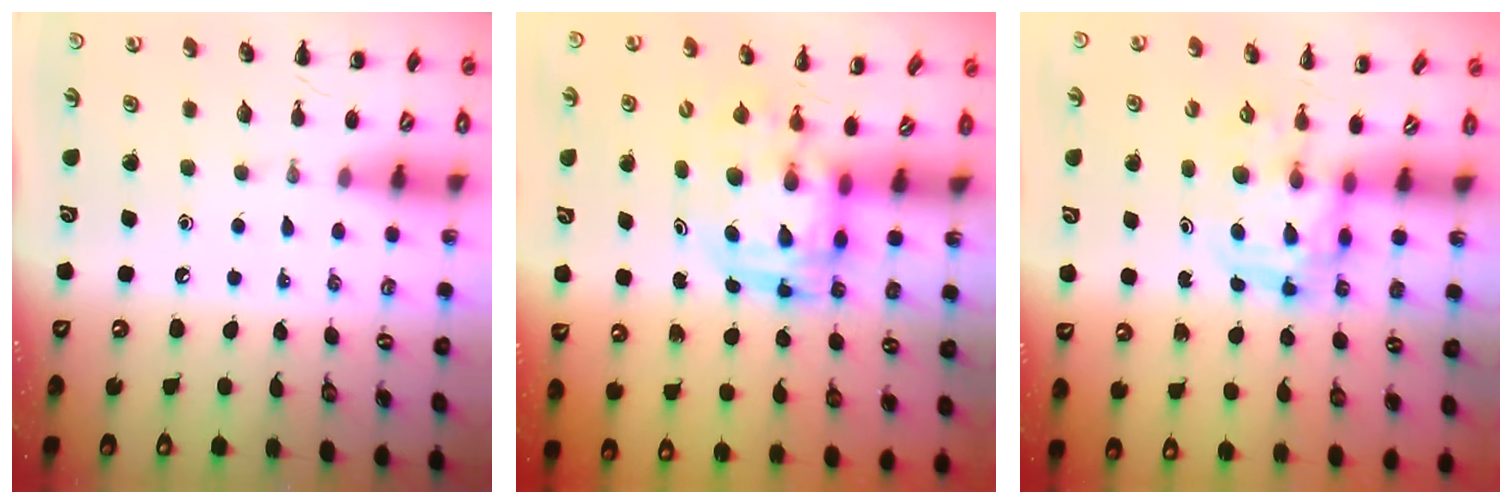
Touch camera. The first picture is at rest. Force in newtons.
{"total": 3.5, "press": 3.4, "slide": 0.7}
{"total": 3.4, "press": 3.3, "slide": 0.6}